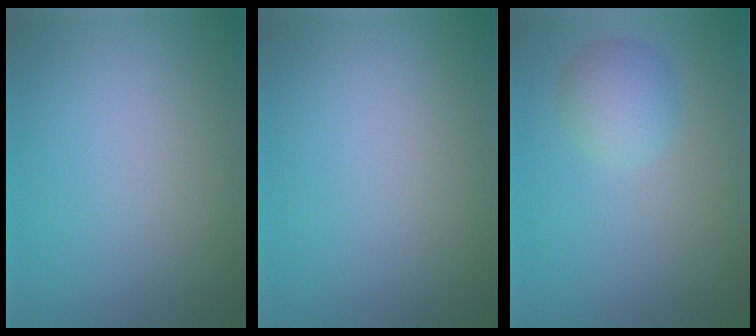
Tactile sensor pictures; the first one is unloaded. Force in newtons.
{"total": 0.0}
{"total": 2.9, "press": 2.9, "slide": 0.1}